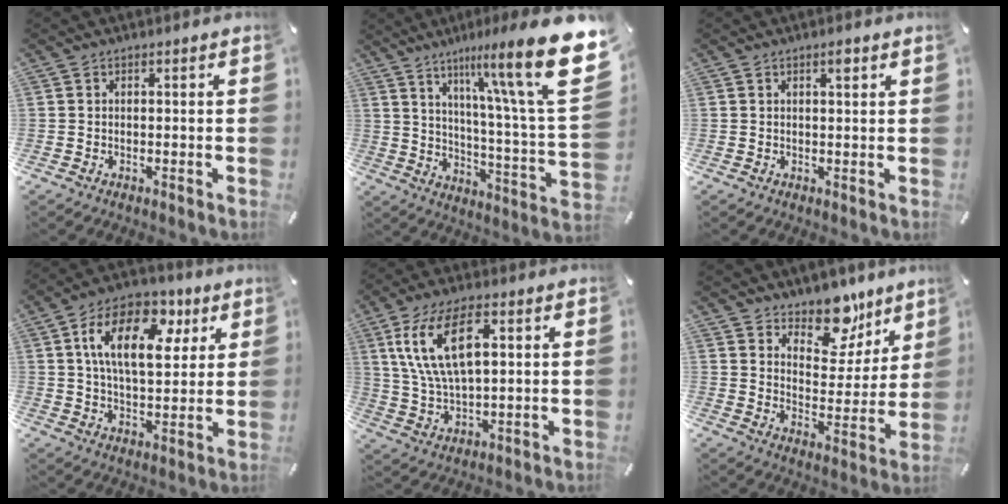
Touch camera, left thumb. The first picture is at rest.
{"total": 24.9, "force": [11.9, 4.6, 21.4], "torque": [-0.319, -0.085, 0.187]}
{"total": 1.5, "force": [1.0, 0.2, 1.1], "torque": [-0.024, 0.000, 0.016]}
{"total": 16.7, "force": [6.5, 9.6, 12.1], "torque": [-0.191, -0.009, 0.109]}
{"total": 13.4, "force": [5.2, 5.9, 10.8], "torque": [-0.251, 0.005, 0.088]}
{"total": 13.0, "force": [10.3, 7.1, 3.6], "torque": [-0.032, -0.098, 0.185]}